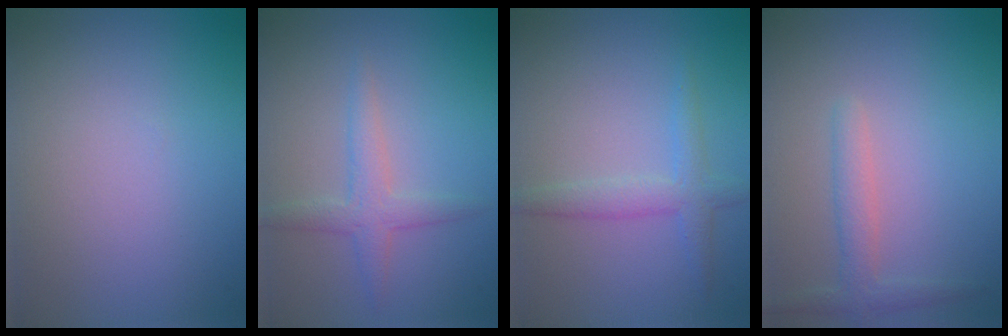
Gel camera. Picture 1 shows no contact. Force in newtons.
{"total": 2.4, "press": 2.4, "slide": 0.0}
{"total": 2.4, "press": 2.4, "slide": 0.2}
{"total": 1.9, "press": 1.9, "slide": 0.1}